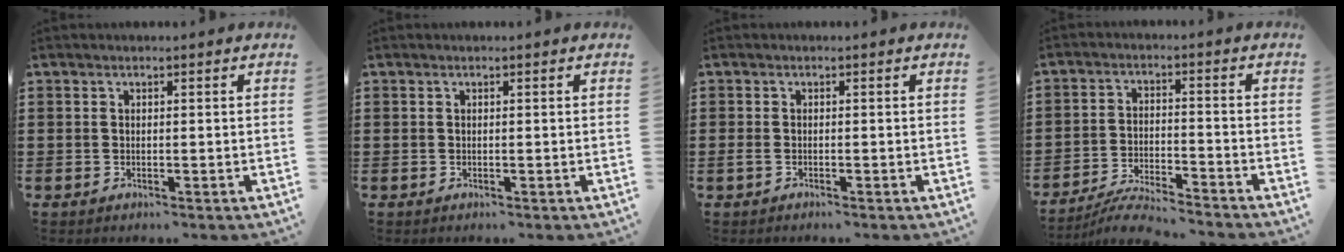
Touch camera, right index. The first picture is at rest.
{"total": 0.0}
{"total": 0.7, "force": [-0.5, 0.1, 0.5], "torque": [-0.012, -0.004, -0.008]}
{"total": 5.2, "force": [-5.0, -0.1, 1.3], "torque": [-0.029, -0.003, -0.101]}